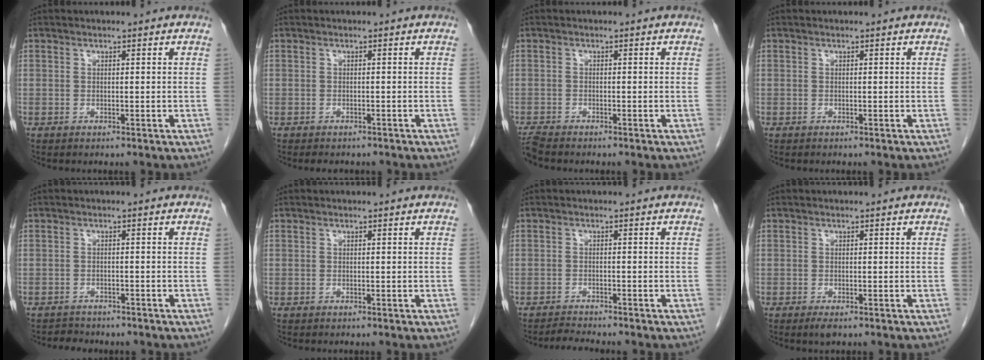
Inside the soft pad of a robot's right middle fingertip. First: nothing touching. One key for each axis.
{"total": 3.6, "fx": -3.1, "fy": 1.5, "fz": 1.2, "tx": -0.016, "ty": -0.005, "tz": -0.036}
{"total": 2.5, "fx": -2.4, "fy": 0.2, "fz": 0.7, "tx": -0.019, "ty": -0.012, "tz": -0.047}
{"total": 0.0}
{"total": 2.9, "fx": -2.6, "fy": 1.2, "fz": 0.1, "tx": -0.012, "ty": -0.002, "tz": -0.036}
{"total": 0.0}
{"total": 2.4, "fx": -2.3, "fy": -0.4, "fz": 0.4, "tx": -0.015, "ty": -0.015, "tz": -0.040}
{"total": 1.4, "fx": -0.9, "fy": 0.3, "fz": 1.1, "tx": -0.016, "ty": -0.003, "tz": -0.011}